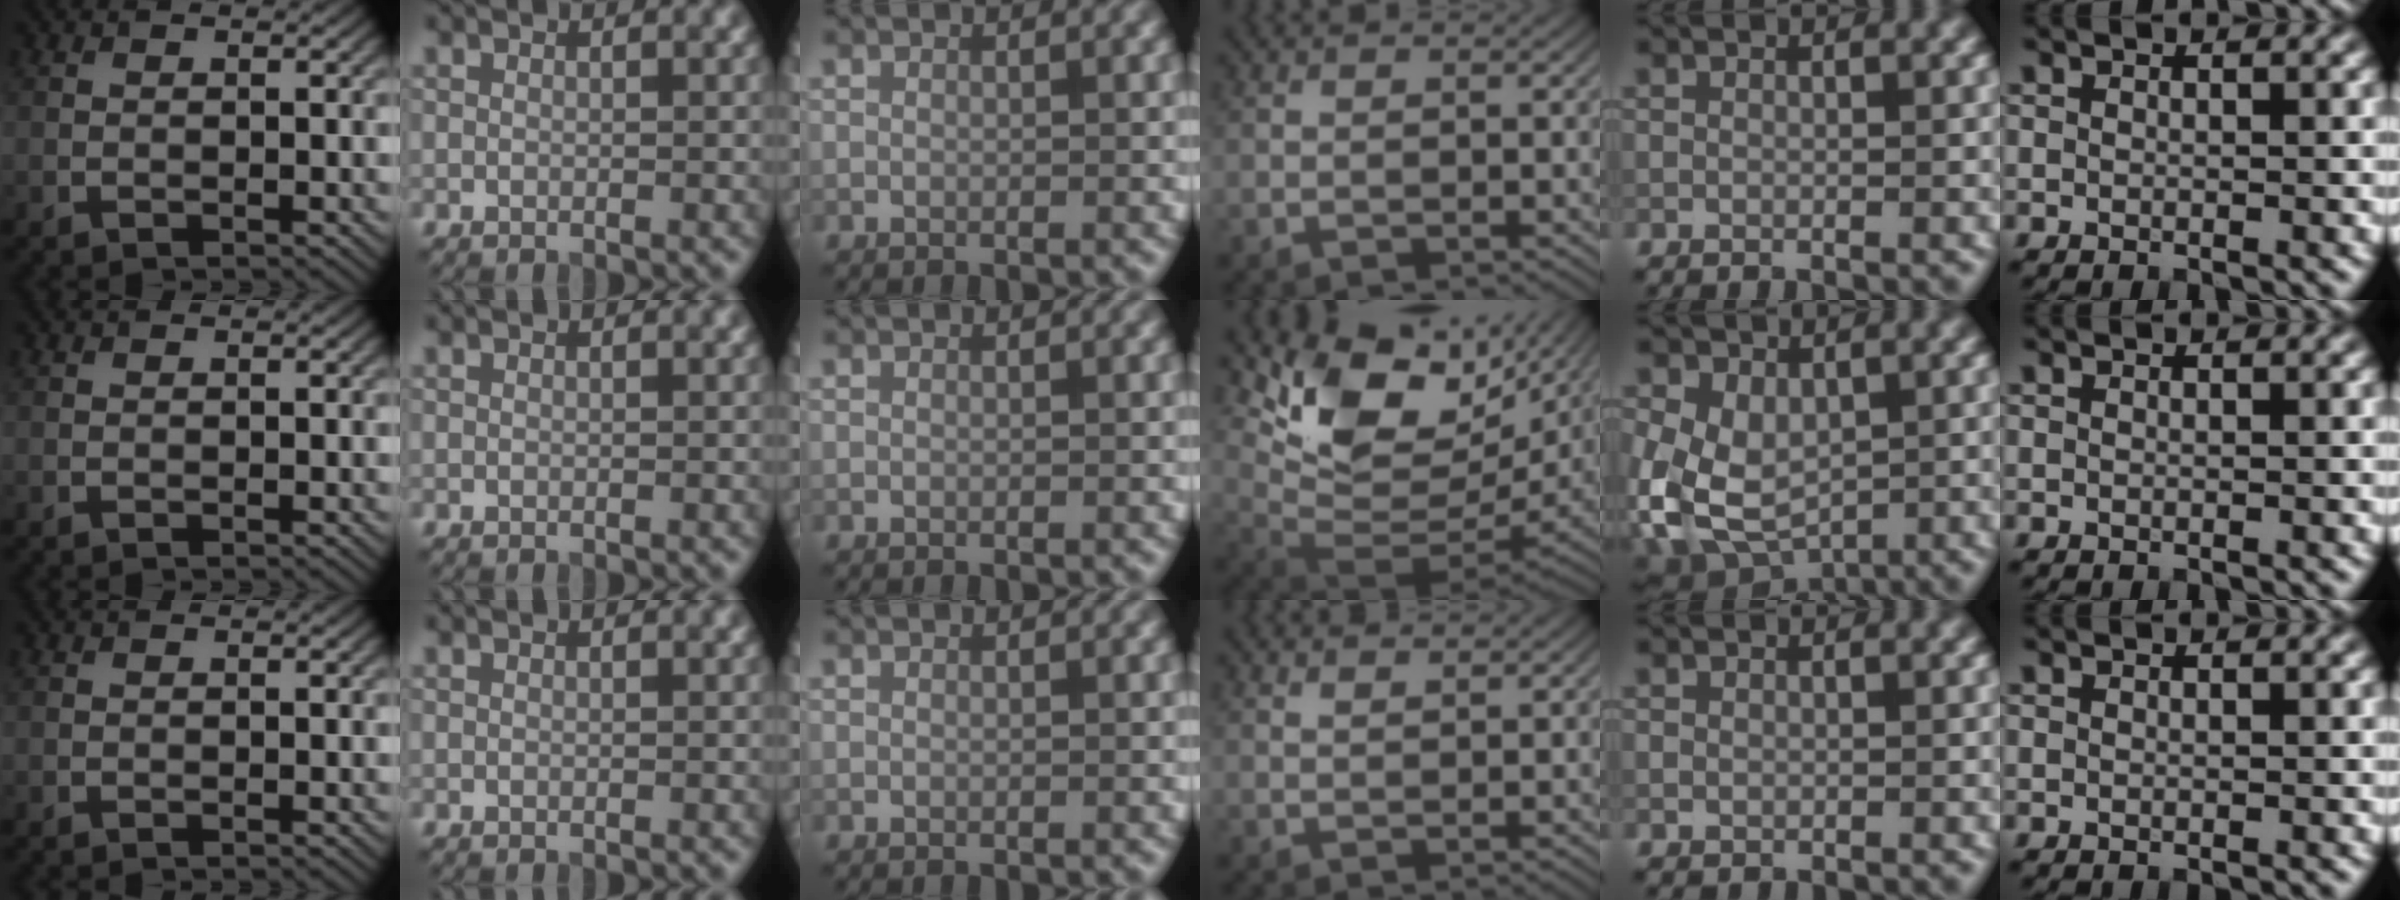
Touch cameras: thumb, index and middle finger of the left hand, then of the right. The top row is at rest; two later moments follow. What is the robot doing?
{"motion": "lift_and_place", "object": "coin"}